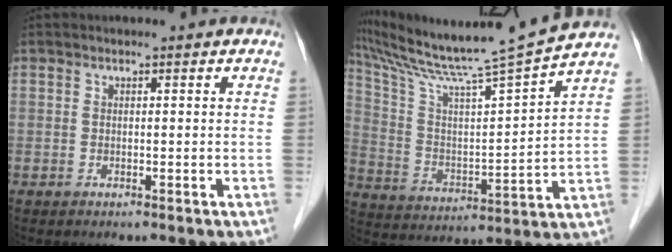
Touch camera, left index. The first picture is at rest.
{"total": 17.0, "force": [15.3, -2.9, 6.8], "torque": [-0.133, -0.035, 0.254]}